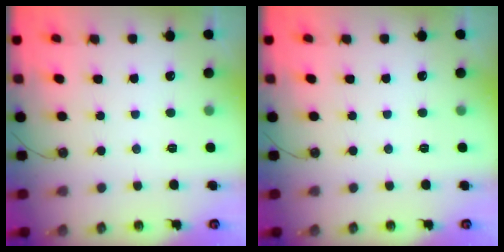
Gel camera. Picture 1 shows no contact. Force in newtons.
{"total": 0.0}